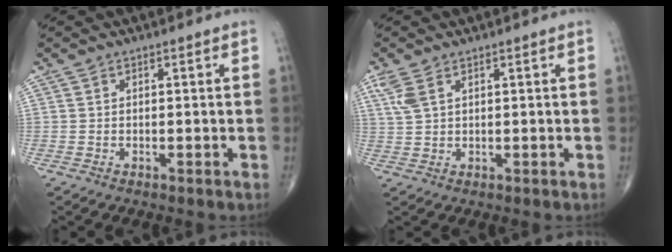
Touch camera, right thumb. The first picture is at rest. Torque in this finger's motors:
{"motor_torque": [-0.58, 0.67, 0.53, 0.45, 0.04]}